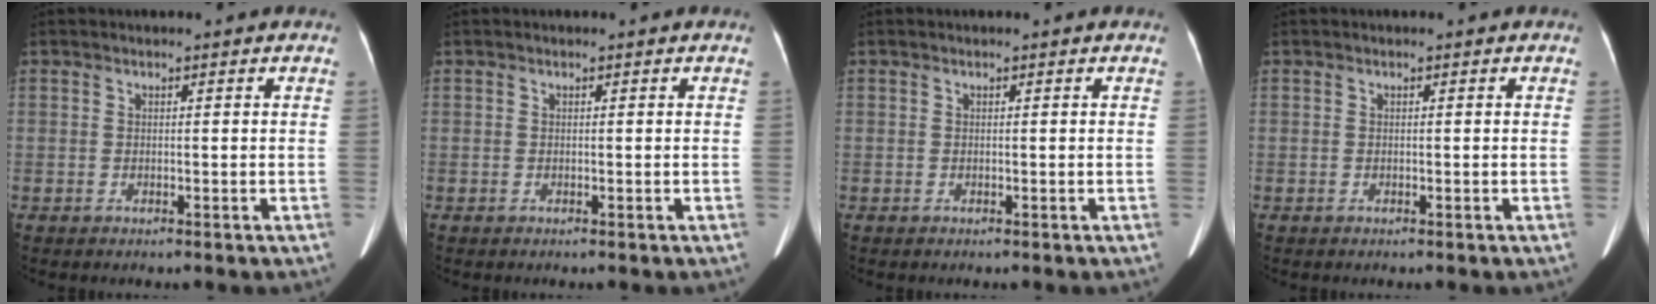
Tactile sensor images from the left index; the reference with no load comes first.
{"total": 0.0}
{"total": 0.0}
{"total": 0.0}